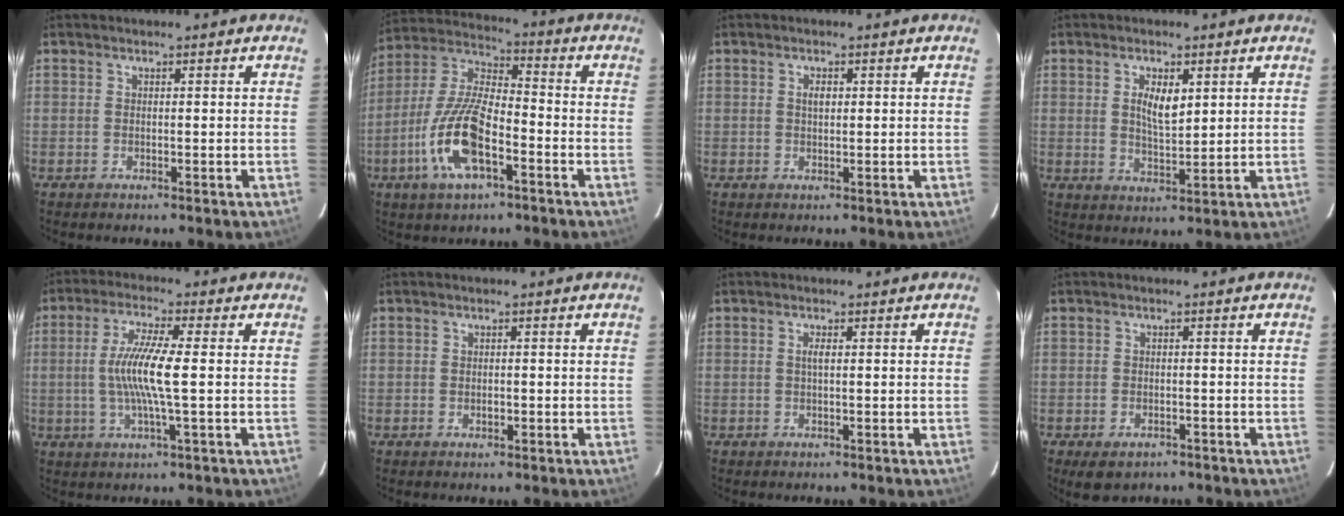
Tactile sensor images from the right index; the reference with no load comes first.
{"total": 15.0, "force": [-6.1, 5.4, 12.6], "torque": [-0.271, -0.007, -0.121]}
{"total": 1.6, "force": [0.4, 0.9, 1.2], "torque": [-0.020, 0.004, 0.006]}
{"total": 5.3, "force": [1.7, 2.3, 4.4], "torque": [-0.077, -0.001, 0.032]}
{"total": 9.1, "force": [-0.4, 0.2, 9.1], "torque": [-0.178, -0.002, -0.008]}
{"total": 1.0, "force": [-0.2, 0.8, 0.6], "torque": [-0.009, 0.002, -0.002]}
{"total": 1.1, "force": [0.1, 0.1, 1.1], "torque": [-0.020, 0.002, 0.001]}
{"total": 4.8, "force": [-3.1, 2.9, 2.3], "torque": [-0.050, -0.012, -0.043]}